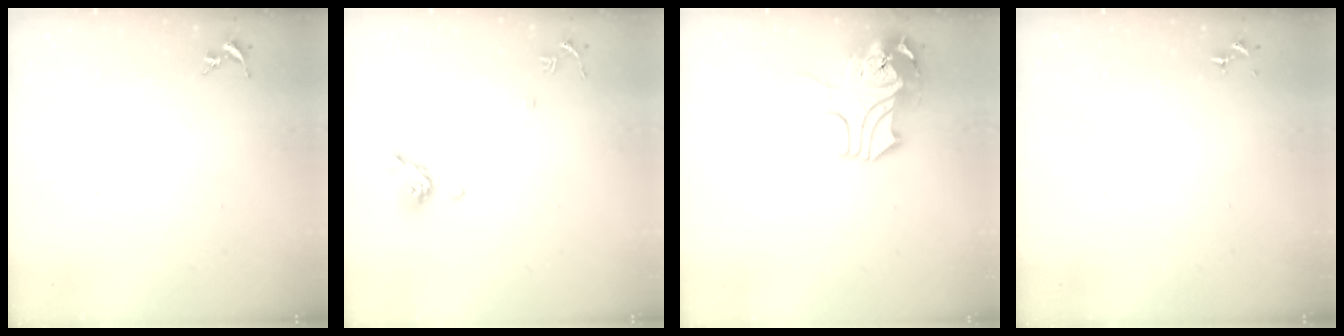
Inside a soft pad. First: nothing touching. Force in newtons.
{"total": 8.4, "press": 8.3, "slide": 1.5}
{"total": 12.4, "press": 12.3, "slide": 2.0}
{"total": 0.0}